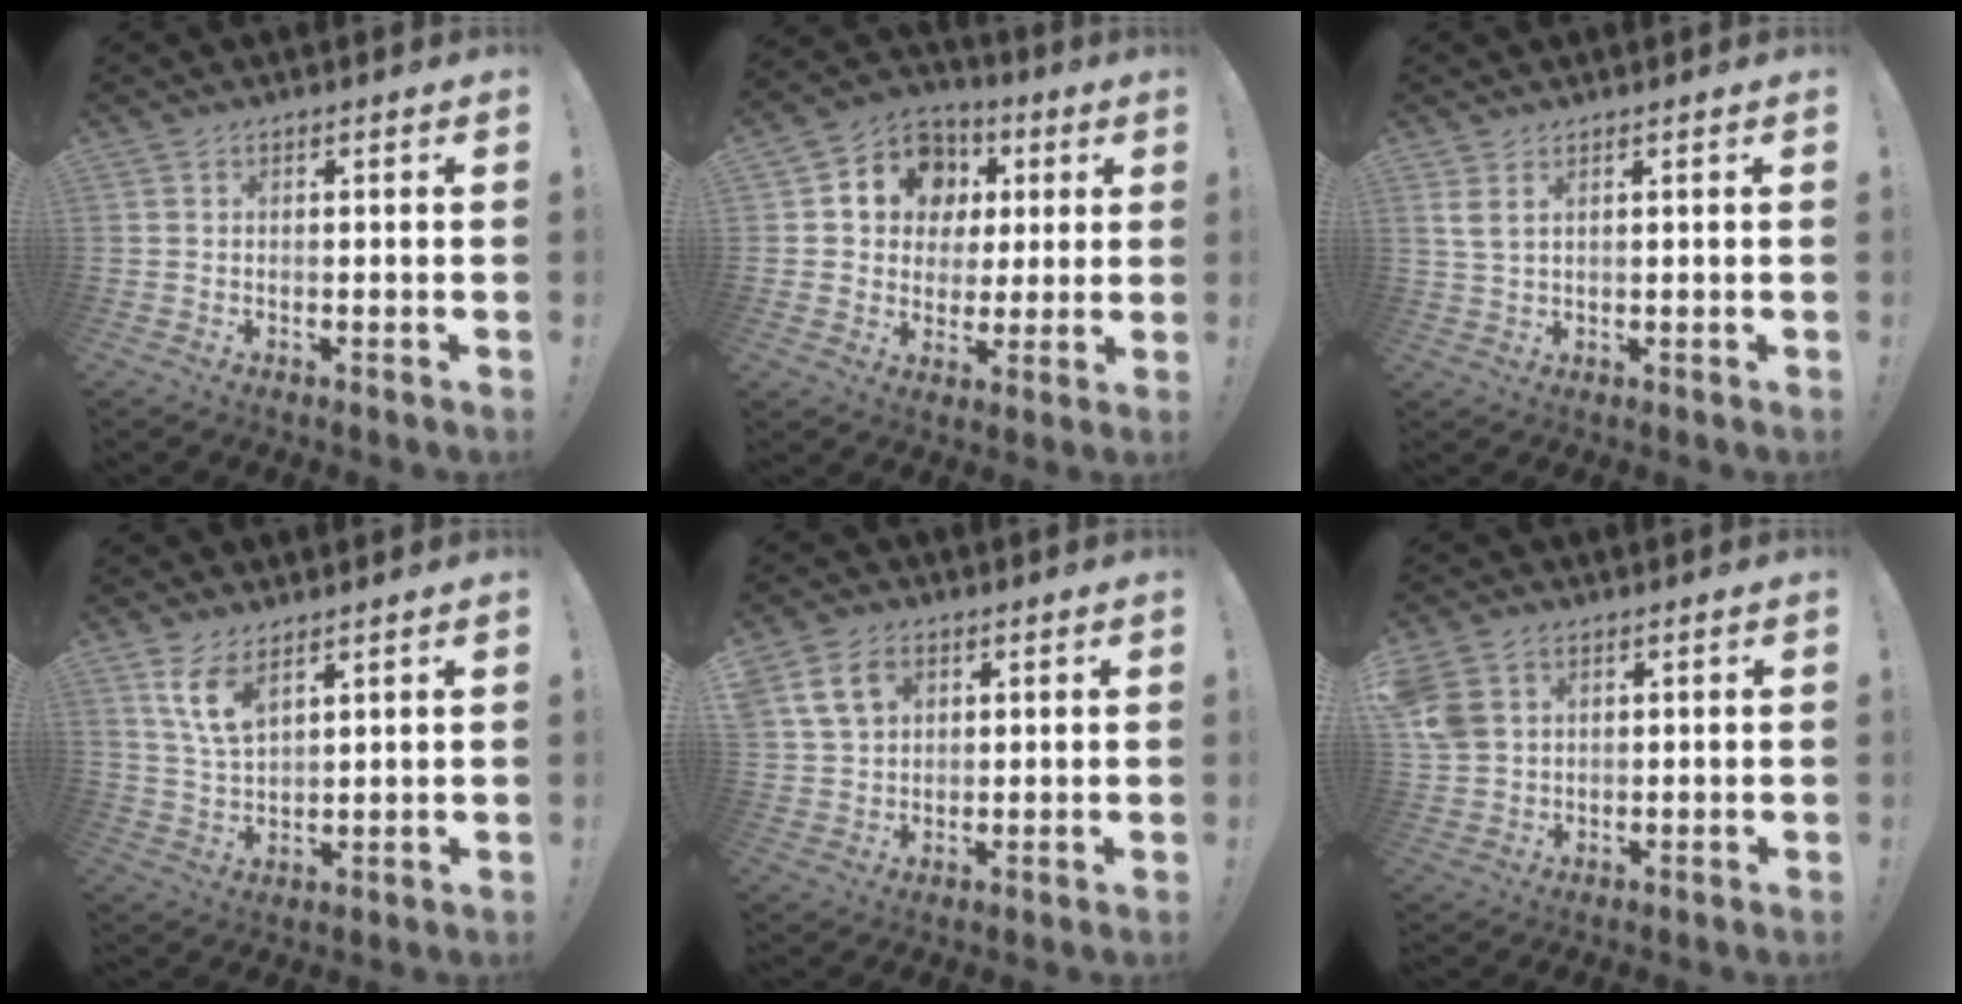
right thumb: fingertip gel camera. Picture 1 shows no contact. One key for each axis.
{"total": 12.7, "fx": 3.8, "fy": 11.2, "fz": 4.6, "tx": -0.069, "ty": -0.015, "tz": 0.088}
{"total": 3.1, "fx": 1.6, "fy": 1.1, "fz": 2.4, "tx": -0.050, "ty": -0.001, "tz": 0.030}
{"total": 8.3, "fx": 5.3, "fy": 3.5, "fz": 5.3, "tx": -0.106, "ty": -0.020, "tz": 0.101}
{"total": 10.3, "fx": 4.6, "fy": 7.7, "fz": 5.0, "tx": -0.076, "ty": -0.006, "tz": 0.094}
{"total": 7.4, "fx": 3.3, "fy": 5.6, "fz": 3.4, "tx": -0.073, "ty": -0.004, "tz": 0.068}